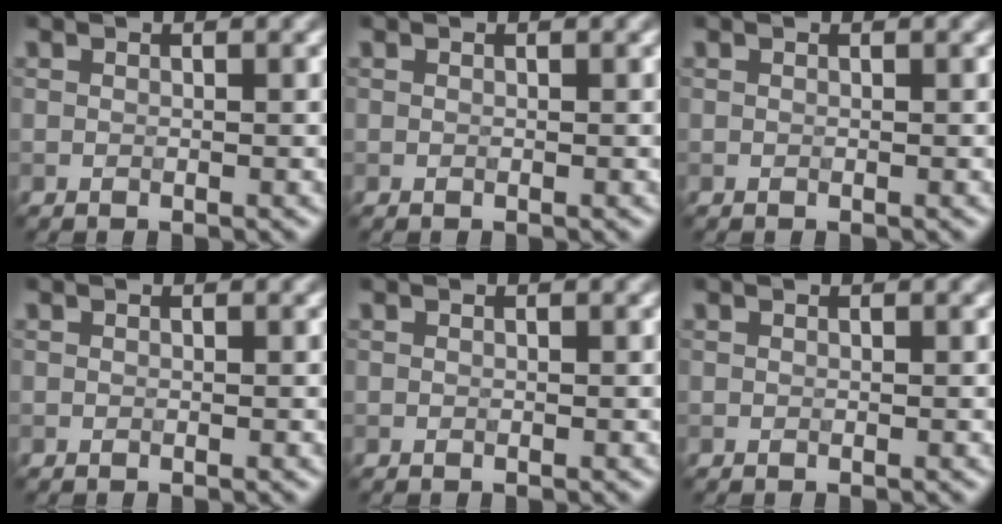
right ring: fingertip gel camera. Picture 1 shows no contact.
{"total": 0.0}
{"total": 0.0}
{"total": 0.0}
{"total": 0.0}
{"total": 0.0}